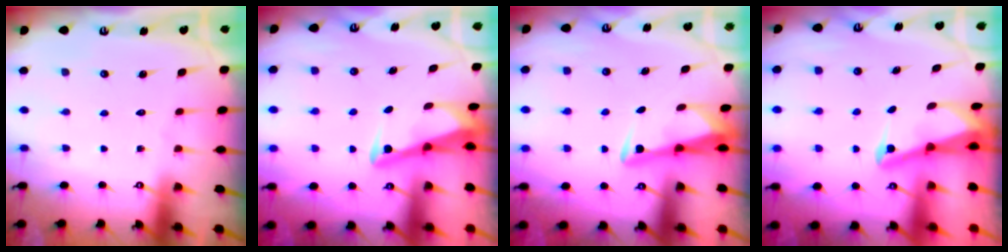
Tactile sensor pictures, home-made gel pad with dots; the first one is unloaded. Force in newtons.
{"total": 3.4, "press": 3.3, "slide": 0.4}
{"total": 3.3, "press": 3.3, "slide": 0.4}
{"total": 2.7, "press": 2.6, "slide": 0.6}